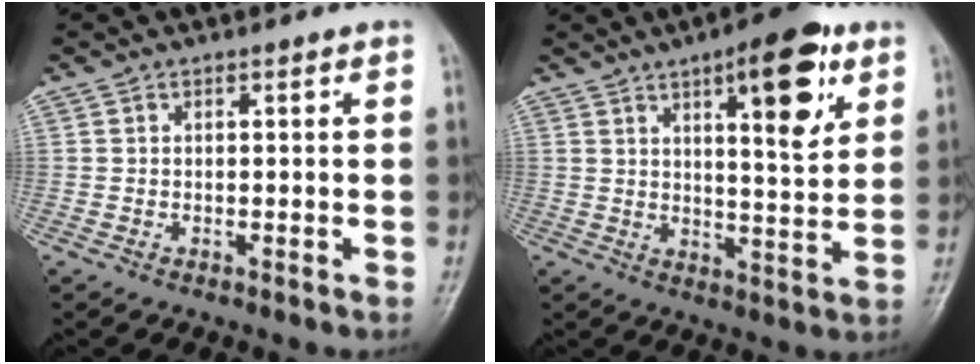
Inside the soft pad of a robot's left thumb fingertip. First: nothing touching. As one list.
[{"total": 13.6, "force": [6.2, 4.4, 11.2], "torque": [-0.132, -0.028, 0.086]}]